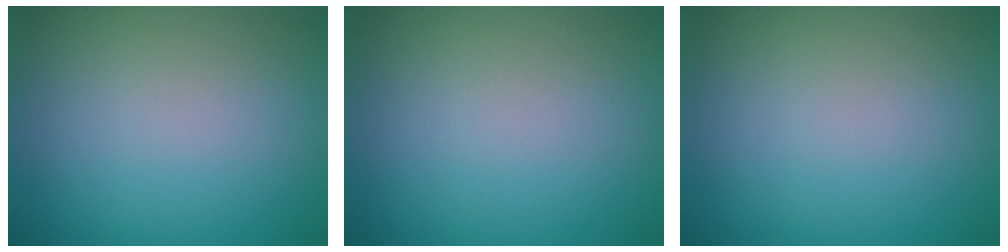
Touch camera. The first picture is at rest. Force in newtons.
{"total": 0.0}
{"total": 0.0}